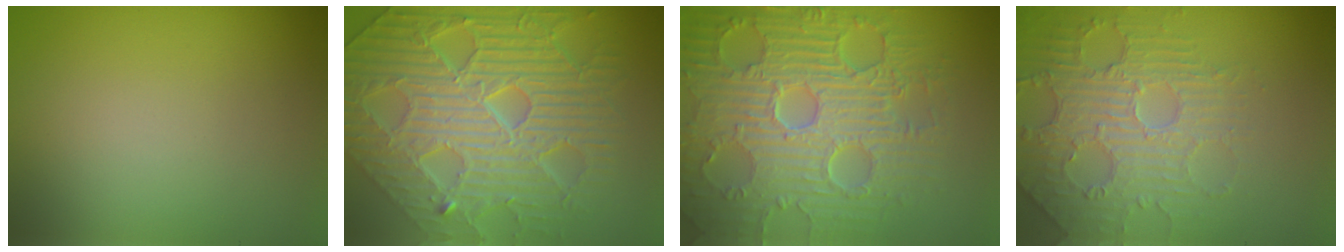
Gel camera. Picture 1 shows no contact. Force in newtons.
{"total": 10.1, "press": 7.6, "slide": 6.6}
{"total": 10.1, "press": 7.0, "slide": 7.3}
{"total": 4.8, "press": 3.8, "slide": 2.9}